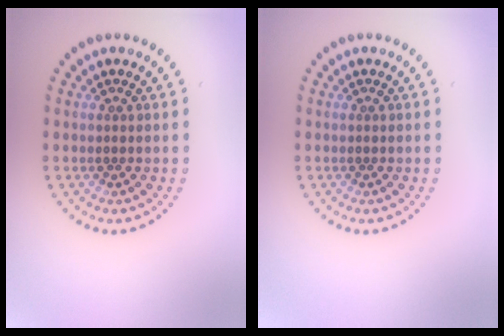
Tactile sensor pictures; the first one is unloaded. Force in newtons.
{"total": 0.0}